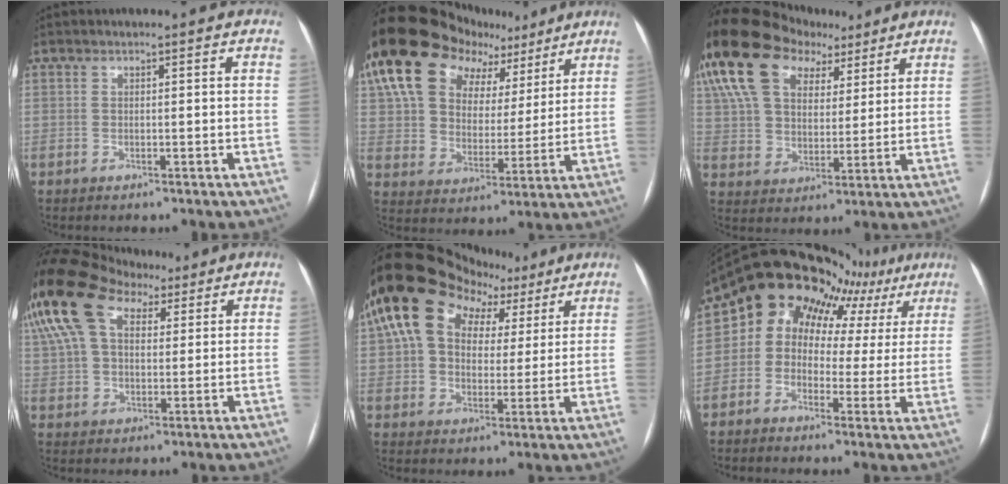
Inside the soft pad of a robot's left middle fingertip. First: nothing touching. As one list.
[{"total": 18.3, "force": [11.5, 11.2, 8.8], "torque": [-0.150, 0.065, 0.197]}, {"total": 22.8, "force": [13.6, 13.7, 12.3], "torque": [-0.294, 0.081, 0.246]}, {"total": 16.1, "force": [8.8, 9.1, 9.9], "torque": [-0.232, 0.063, 0.161]}, {"total": 16.2, "force": [7.8, 11.0, 9.0], "torque": [-0.172, 0.066, 0.130]}, {"total": 14.8, "force": [9.9, 9.0, 6.4], "torque": [-0.092, 0.045, 0.107]}]